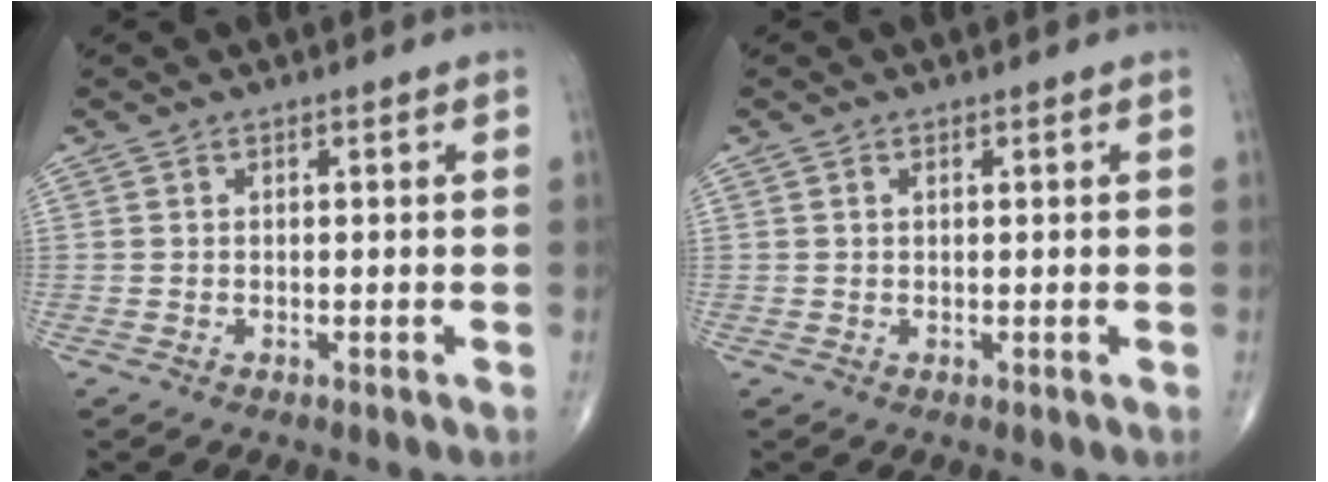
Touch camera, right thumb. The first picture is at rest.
{"total": 0.6, "force": [0.2, 0.4, 0.4], "torque": [-0.009, 0.002, 0.005]}